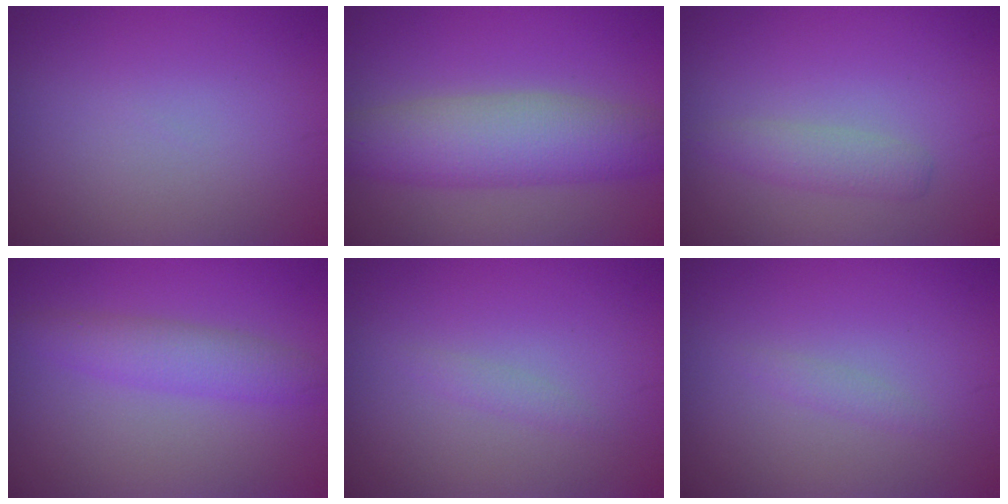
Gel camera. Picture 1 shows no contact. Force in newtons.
{"total": 6.3, "press": 6.3, "slide": 0.2}
{"total": 1.8, "press": 1.8, "slide": 0.0}
{"total": 3.0, "press": 3.0, "slide": 0.1}
{"total": 0.8, "press": 0.8, "slide": 0.0}
{"total": 0.8, "press": 0.8, "slide": 0.0}